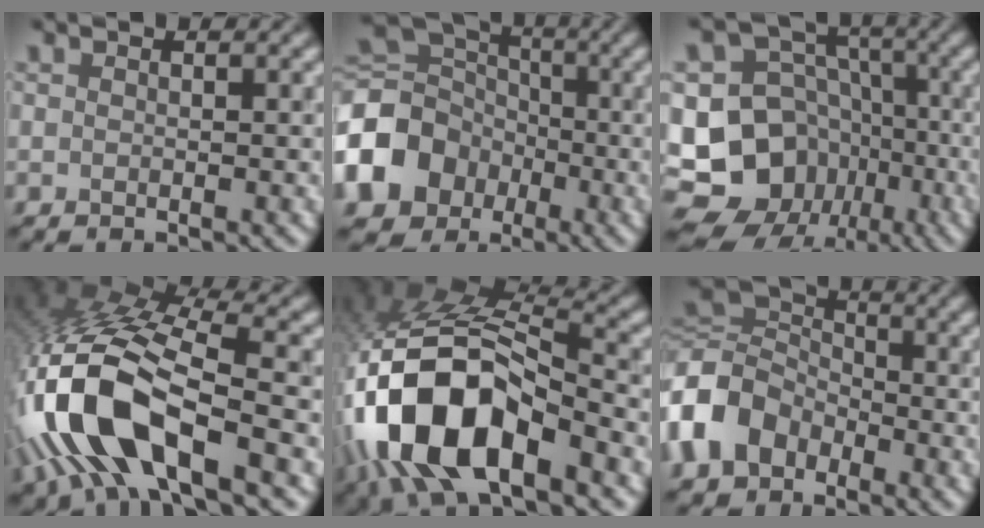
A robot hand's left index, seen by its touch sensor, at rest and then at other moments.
{"total": 12.6, "force": [-4.1, 10.5, 5.6], "torque": [-0.147, -0.019, -0.097]}
{"total": 16.6, "force": [-7.1, 13.8, 5.9], "torque": [-0.122, -0.009, -0.116]}
{"total": 13.4, "force": [-5.1, 6.2, 10.8], "torque": [-0.239, -0.010, -0.096]}
{"total": 13.6, "force": [-5.5, 6.6, 10.6], "torque": [-0.223, -0.005, -0.100]}
{"total": 7.4, "force": [-2.6, 5.7, 3.9], "torque": [-0.096, 0.006, -0.072]}